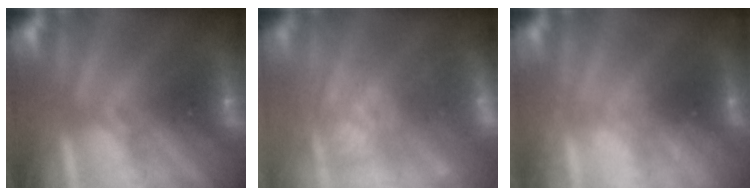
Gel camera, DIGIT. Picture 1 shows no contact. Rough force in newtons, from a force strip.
{"total": 3.9}
{"total": 2.4}